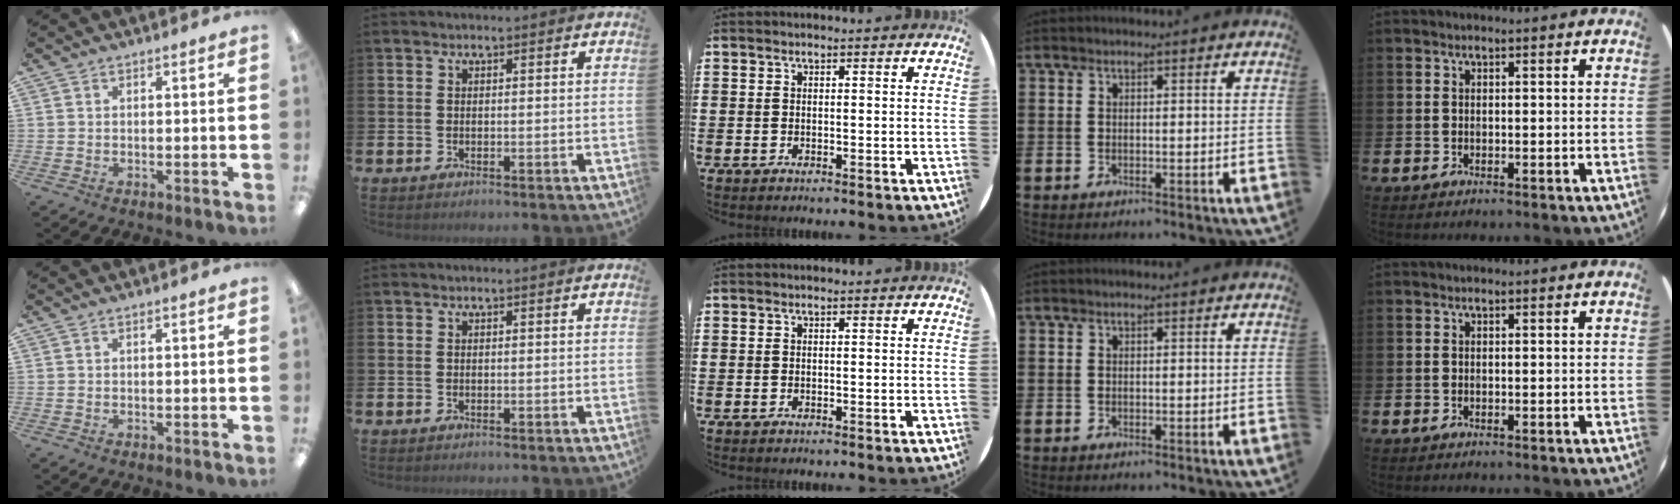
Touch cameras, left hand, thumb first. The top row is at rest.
{}